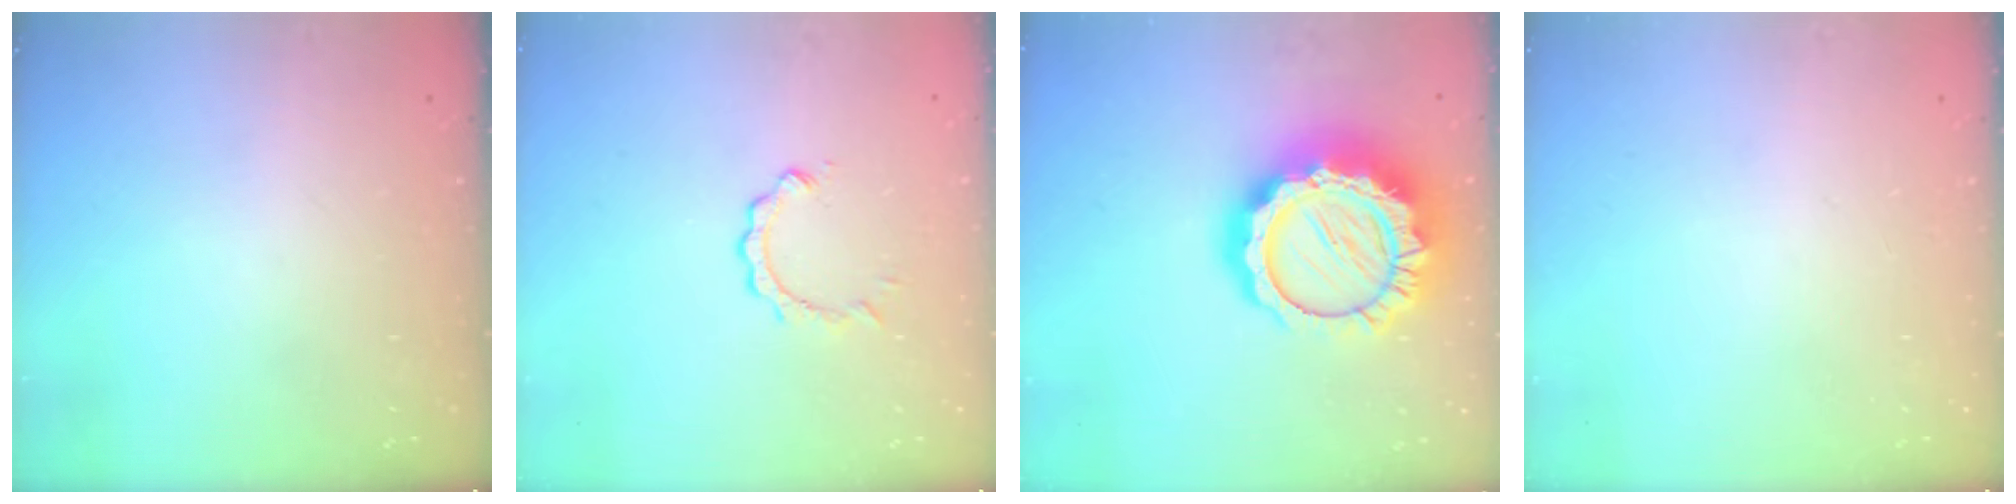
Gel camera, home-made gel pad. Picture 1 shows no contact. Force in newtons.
{"total": 3.2, "press": 3.2, "slide": 0.3}
{"total": 22.3, "press": 22.2, "slide": 2.3}
{"total": 0.0}